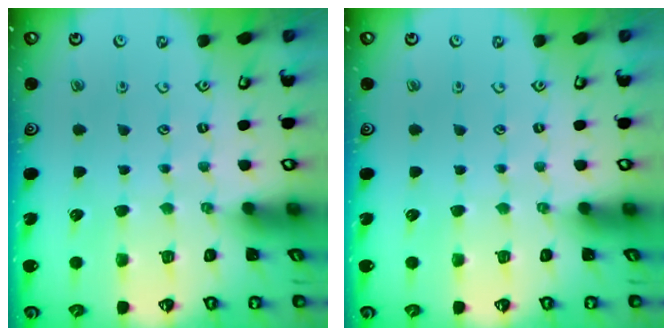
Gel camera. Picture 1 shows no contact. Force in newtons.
{"total": 0.0}